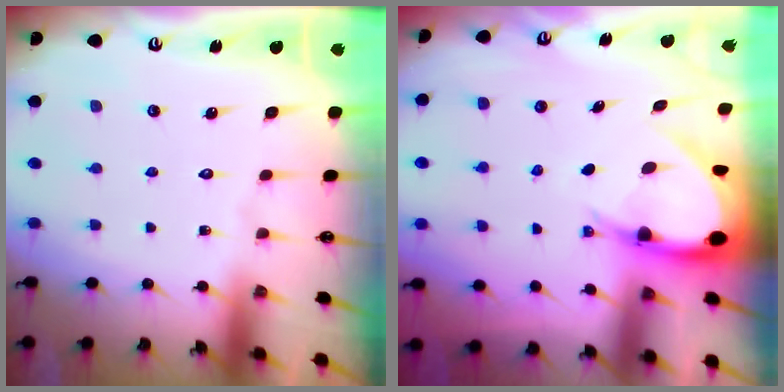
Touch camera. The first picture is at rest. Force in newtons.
{"total": 7.6, "press": 7.5, "slide": 0.8}